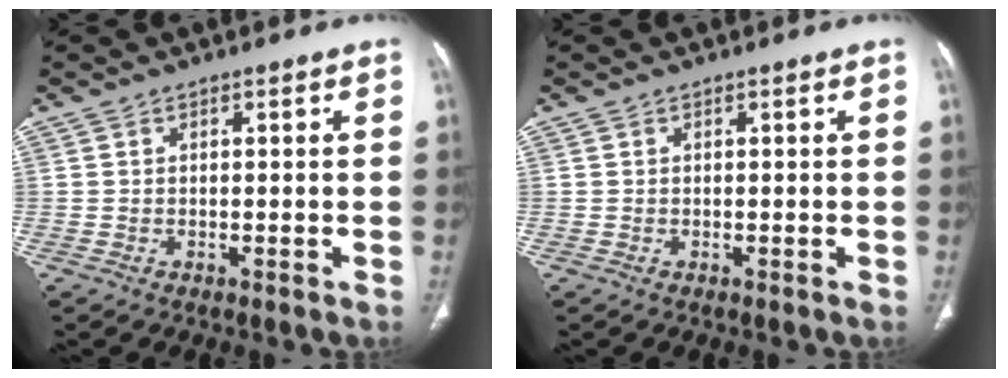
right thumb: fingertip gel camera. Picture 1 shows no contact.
{"total": 0.0}